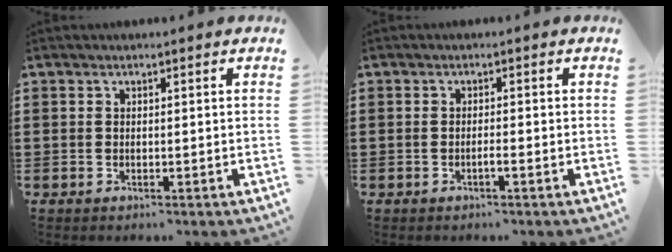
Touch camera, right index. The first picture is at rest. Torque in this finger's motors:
{"motor_torque": [0.29, 0.21, 0.03, 0.03]}